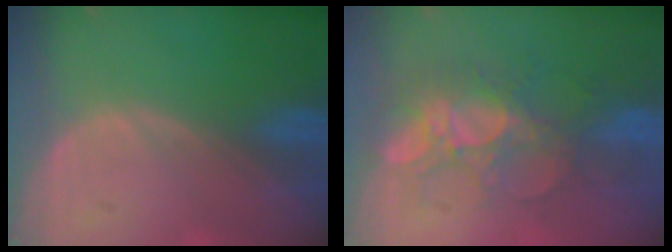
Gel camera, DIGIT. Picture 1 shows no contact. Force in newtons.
{"total": 8.3, "press": 8.0, "slide": 2.5}